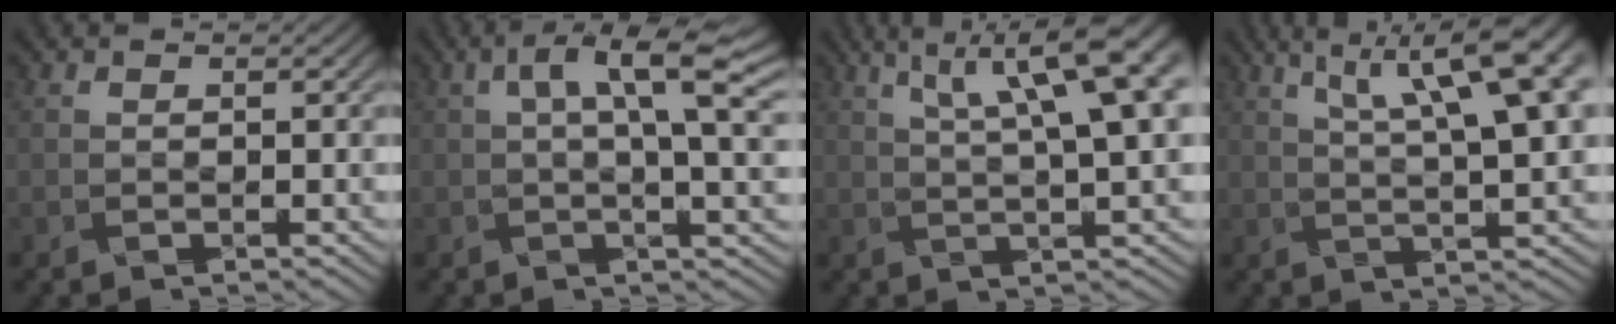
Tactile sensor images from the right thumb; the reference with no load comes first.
{"total": 9.0, "force": [2.4, 2.6, 8.3], "torque": [-0.125, 0.009, 0.036]}
{"total": 12.6, "force": [5.3, 3.3, 11.0], "torque": [-0.154, 0.028, 0.076]}
{"total": 13.8, "force": [6.1, 3.9, 11.7], "torque": [-0.169, 0.029, 0.087]}